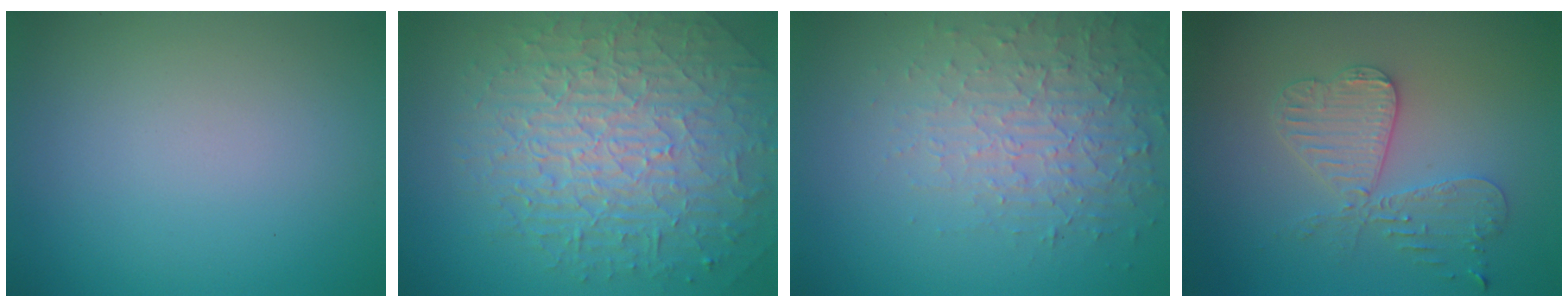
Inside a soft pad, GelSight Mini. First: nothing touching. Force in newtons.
{"total": 9.8, "press": 6.4, "slide": 7.4}
{"total": 3.9, "press": 3.5, "slide": 1.8}
{"total": 4.2, "press": 3.6, "slide": 2.0}